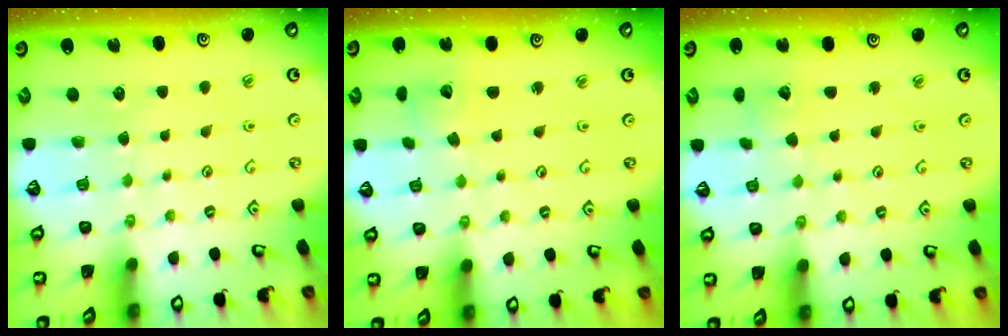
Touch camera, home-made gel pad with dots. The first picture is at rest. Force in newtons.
{"total": 1.8, "press": 1.7, "slide": 0.3}
{"total": 2.4, "press": 2.4, "slide": 0.2}